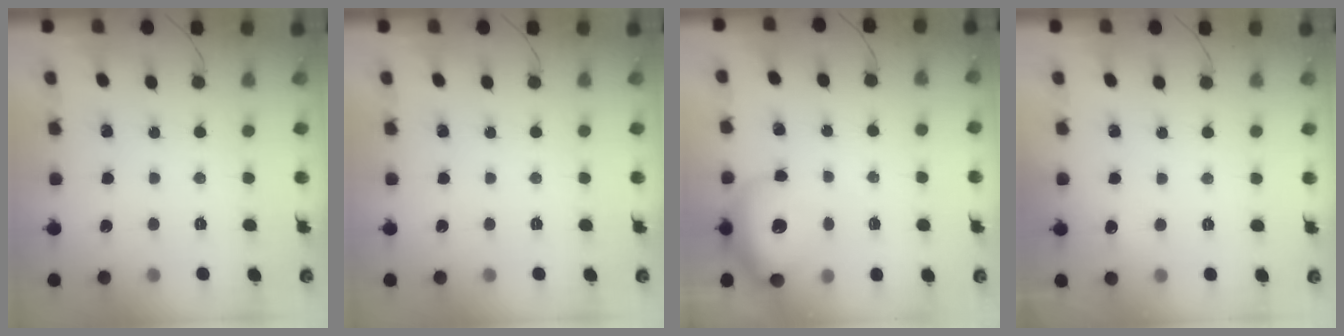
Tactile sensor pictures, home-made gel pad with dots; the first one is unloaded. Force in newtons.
{"total": 0.0}
{"total": 17.2, "press": 14.8, "slide": 8.8}
{"total": 3.2, "press": 2.9, "slide": 1.3}